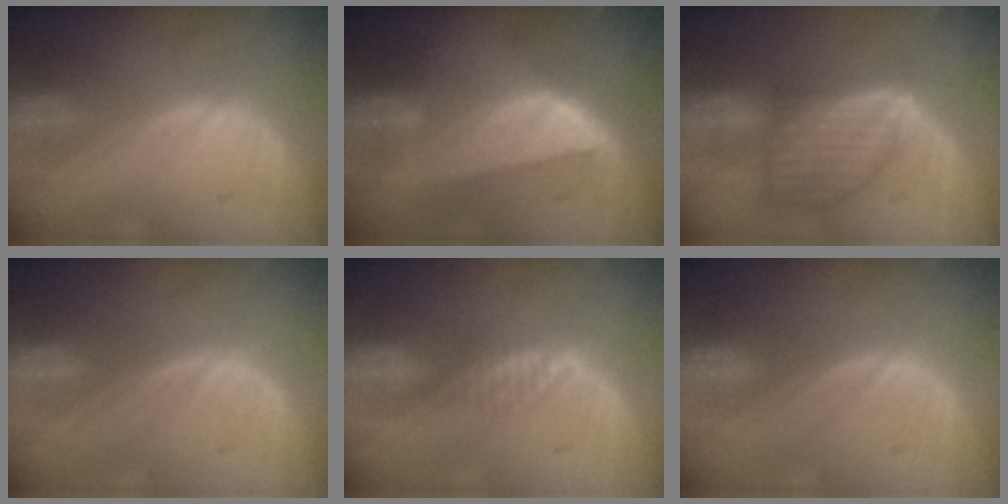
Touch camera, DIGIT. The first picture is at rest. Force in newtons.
{"total": 8.2, "press": 7.3, "slide": 3.8}
{"total": 7.9, "press": 7.9, "slide": 0.3}
{"total": 0.0}
{"total": 2.0, "press": 1.8, "slide": 0.8}
{"total": 0.0}